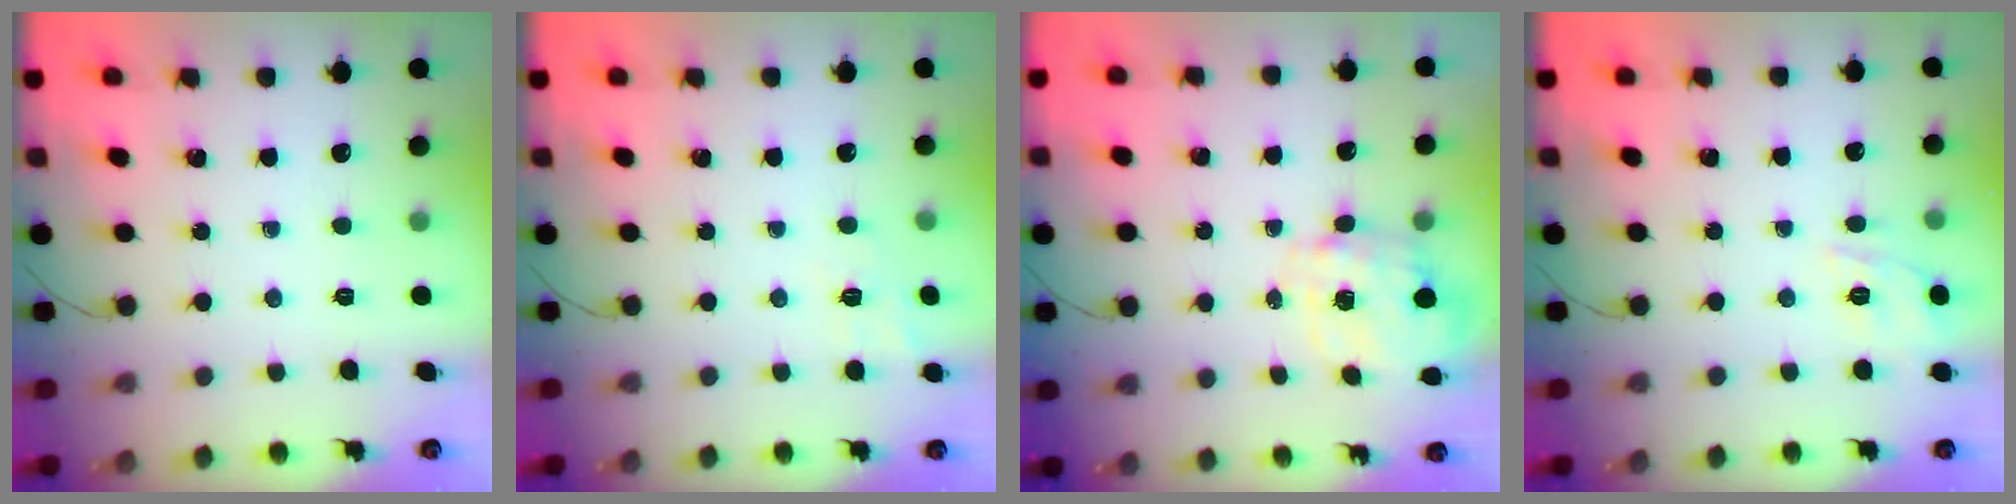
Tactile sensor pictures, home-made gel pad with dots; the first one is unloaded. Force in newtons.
{"total": 7.0, "press": 6.6, "slide": 2.3}
{"total": 2.5, "press": 2.3, "slide": 1.0}
{"total": 8.9, "press": 8.8, "slide": 1.3}